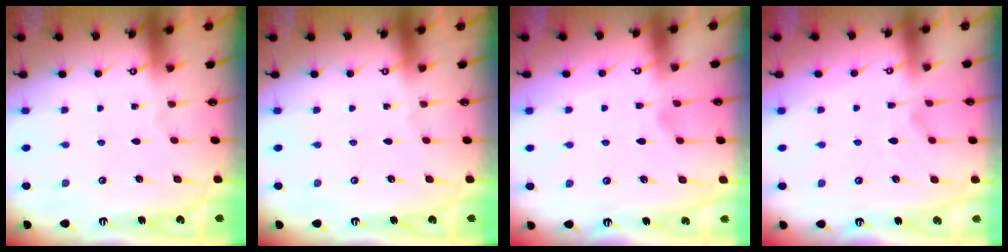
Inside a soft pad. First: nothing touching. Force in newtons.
{"total": 0.0}
{"total": 1.0, "press": 0.0, "slide": 1.0}
{"total": 1.2, "press": 0.0, "slide": 1.2}